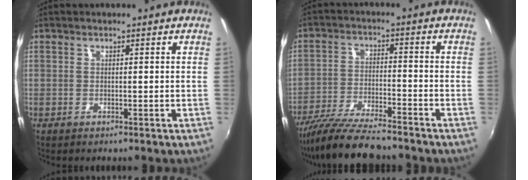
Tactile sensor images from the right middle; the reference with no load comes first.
{"total": 12.9, "force": [-11.3, 1.5, 5.9], "torque": [-0.133, -0.023, -0.204]}